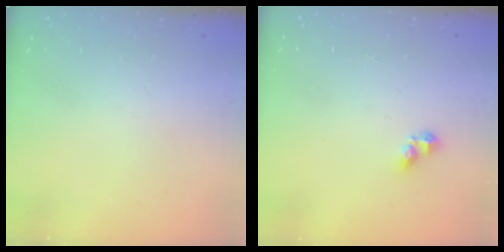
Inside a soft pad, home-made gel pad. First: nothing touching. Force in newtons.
{"total": 3.4, "press": 3.4, "slide": 0.6}